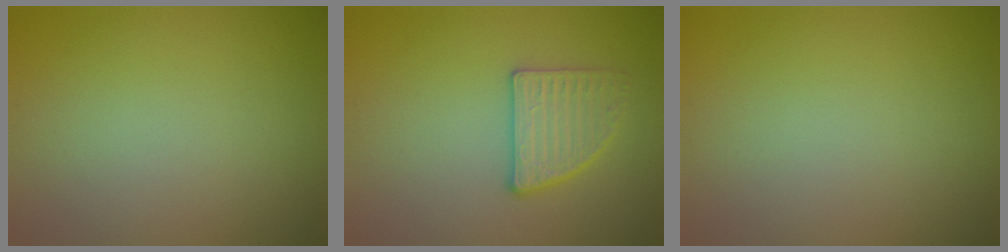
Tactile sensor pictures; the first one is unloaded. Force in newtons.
{"total": 2.8, "press": 2.7, "slide": 0.6}
{"total": 0.0}